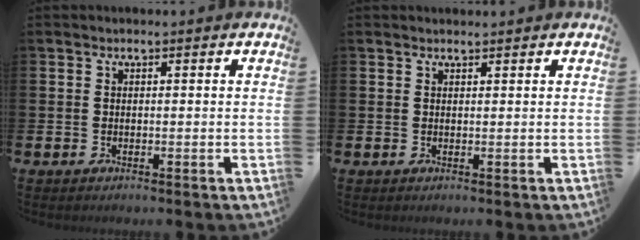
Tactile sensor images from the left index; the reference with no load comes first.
{"total": 0.9, "force": [0.9, 0.1, 0.0], "torque": [0.011, -0.005, 0.015]}